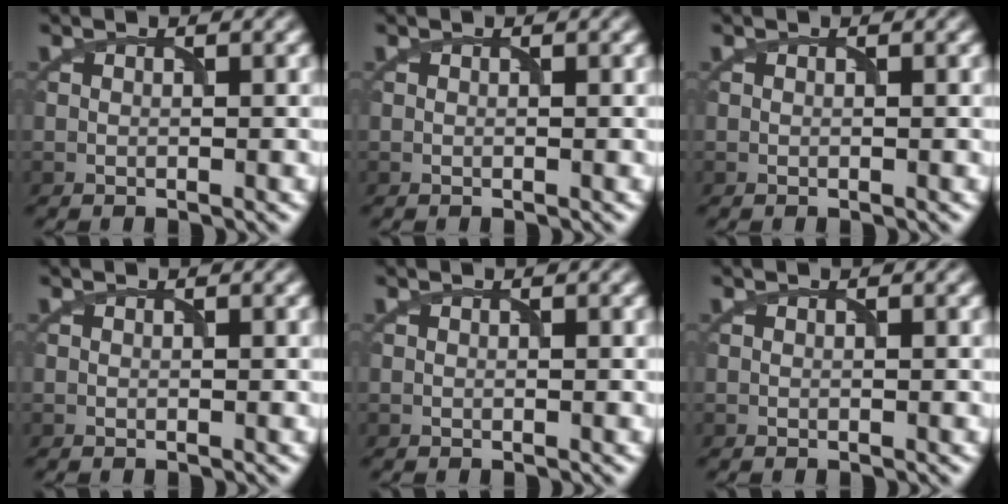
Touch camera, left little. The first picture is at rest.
{"total": 0.0}
{"total": 0.0}
{"total": 0.0}
{"total": 0.0}
{"total": 0.0}